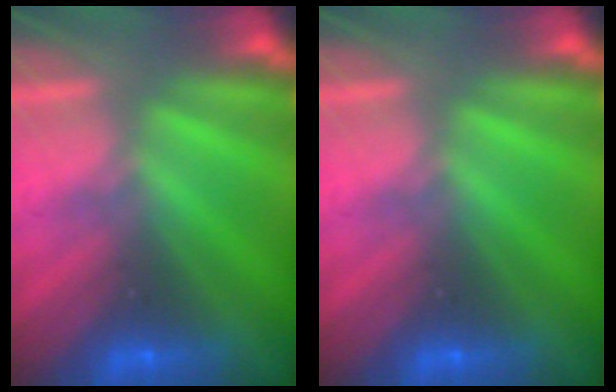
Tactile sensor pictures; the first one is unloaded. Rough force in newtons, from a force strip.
{"total": 0.0}